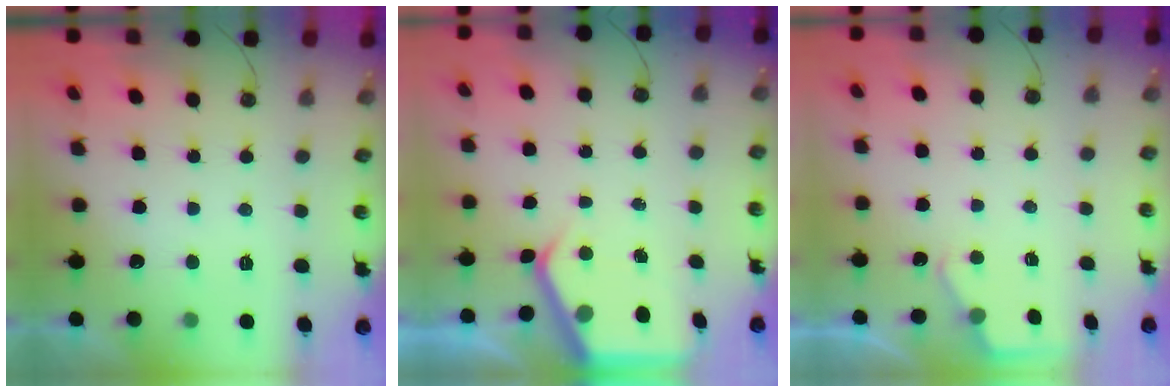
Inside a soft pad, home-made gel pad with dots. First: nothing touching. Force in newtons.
{"total": 5.4, "press": 5.4, "slide": 0.8}
{"total": 2.7, "press": 2.7, "slide": 0.4}